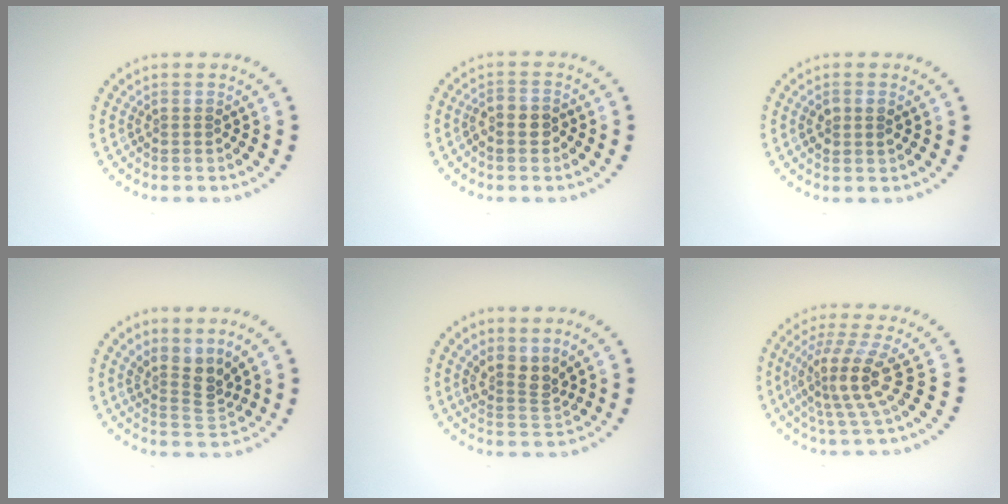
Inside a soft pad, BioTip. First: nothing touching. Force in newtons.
{"total": 2.0, "press": 1.9, "slide": 0.8}
{"total": 1.4, "press": 1.3, "slide": 0.3}
{"total": 3.0, "press": 2.1, "slide": 2.1}
{"total": 2.8, "press": 2.0, "slide": 2.0}
{"total": 4.3, "press": 3.1, "slide": 3.0}